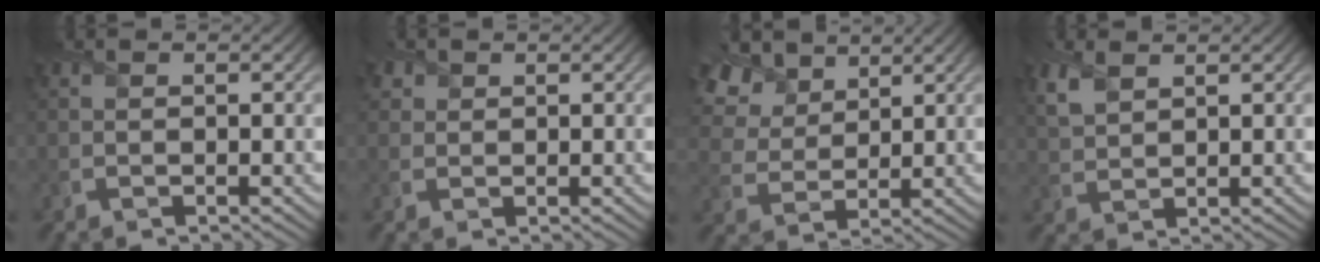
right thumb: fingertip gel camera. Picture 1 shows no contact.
{"total": 2.1, "force": [1.4, 1.5, 0.5], "torque": [-0.016, 0.000, 0.029]}
{"total": 10.1, "force": [6.2, 5.8, 5.4], "torque": [-0.169, 0.025, 0.112]}
{"total": 3.9, "force": [2.4, 2.0, 2.4], "torque": [-0.074, 0.003, 0.056]}